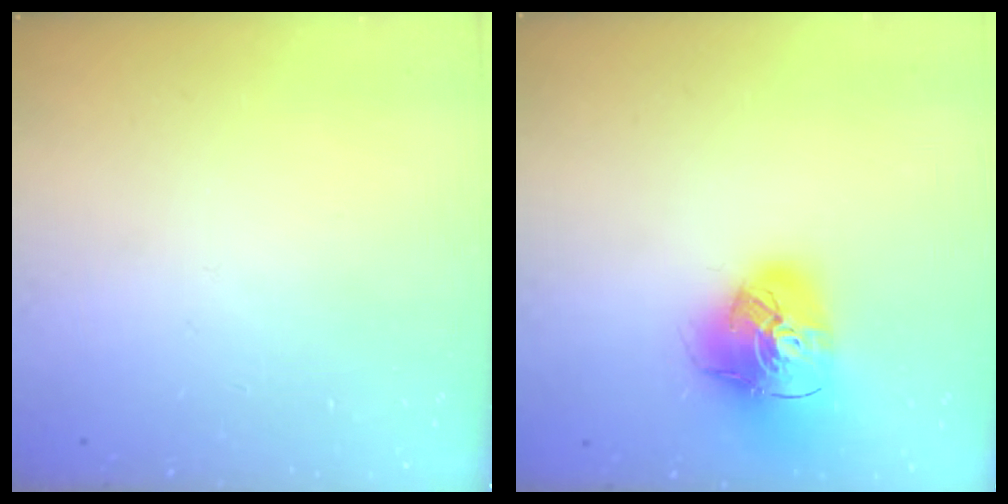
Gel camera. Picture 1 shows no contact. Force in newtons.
{"total": 15.6, "press": 15.5, "slide": 1.6}